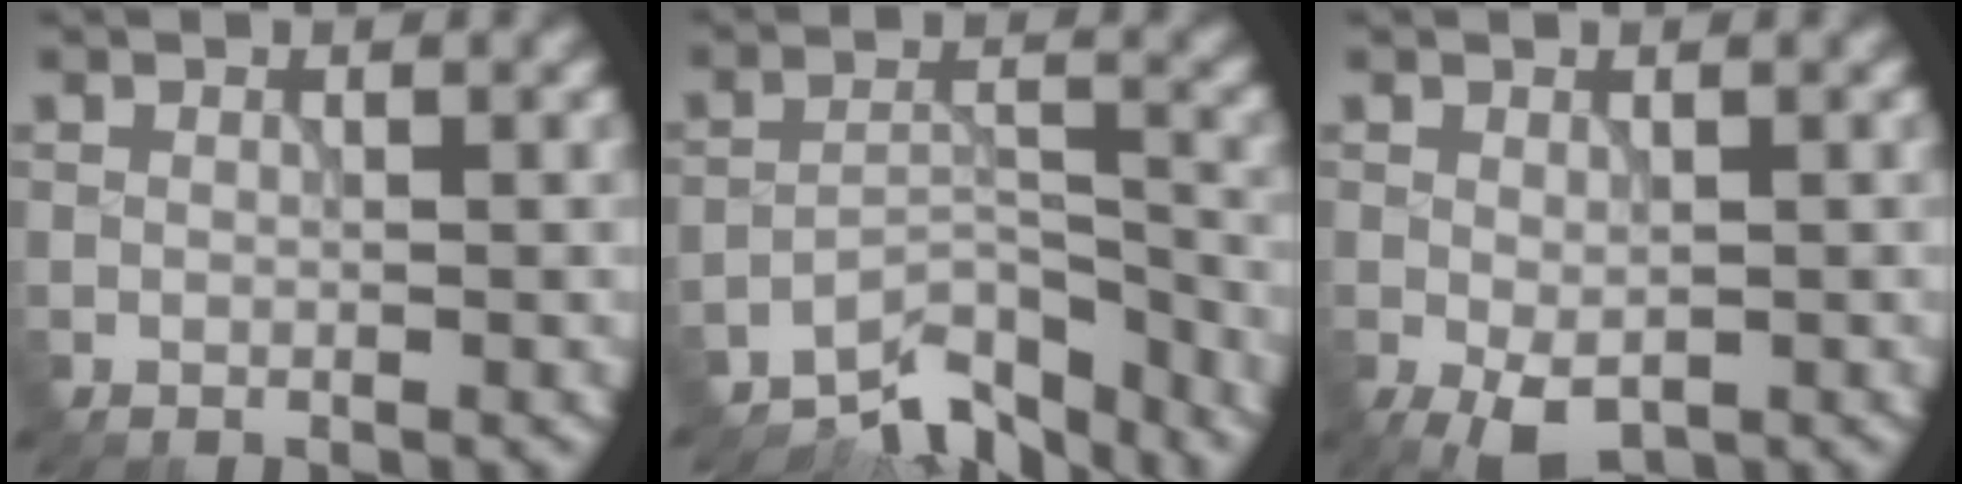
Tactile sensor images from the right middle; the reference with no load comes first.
{"total": 7.0, "force": [-6.4, 1.8, 2.3], "torque": [-0.027, -0.007, -0.111]}
{"total": 2.8, "force": [-1.0, 1.4, 2.2], "torque": [-0.042, -0.011, -0.013]}